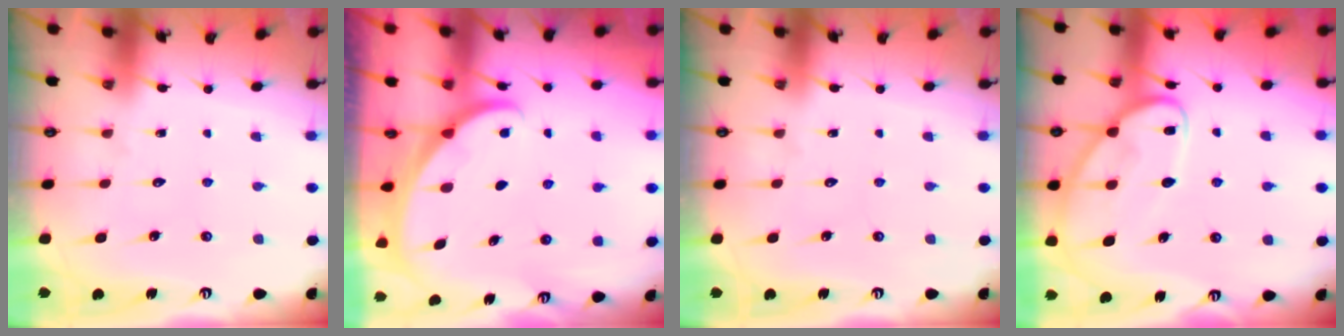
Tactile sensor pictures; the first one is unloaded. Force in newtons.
{"total": 1.6, "press": 1.5, "slide": 0.1}
{"total": 0.0}
{"total": 11.4, "press": 11.4, "slide": 1.1}